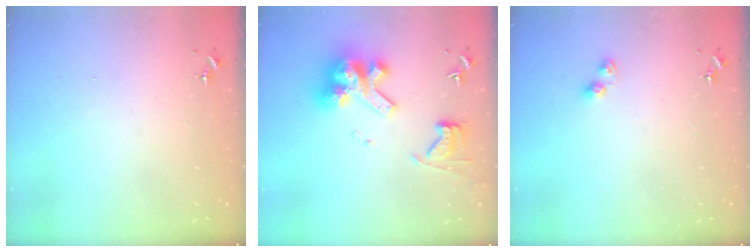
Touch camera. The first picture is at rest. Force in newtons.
{"total": 15.0, "press": 14.9, "slide": 1.8}
{"total": 4.5, "press": 4.5, "slide": 0.5}